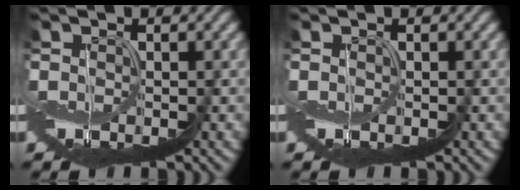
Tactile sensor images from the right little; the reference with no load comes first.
{"total": 0.0}